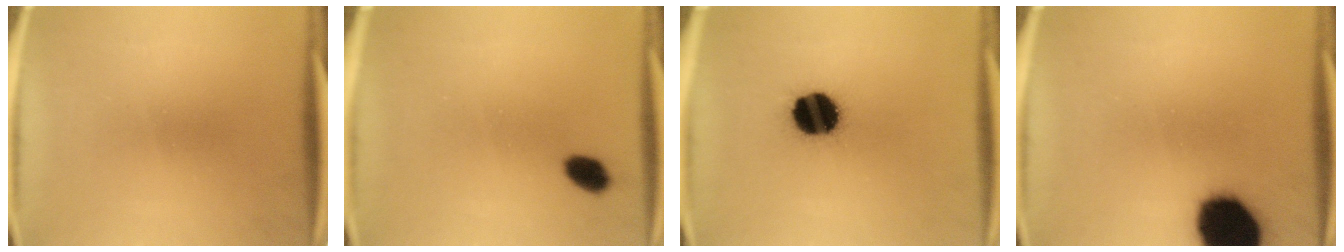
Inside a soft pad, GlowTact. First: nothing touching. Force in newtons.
{"total": 3.7}
{"total": 14.6}
{"total": 19.3}